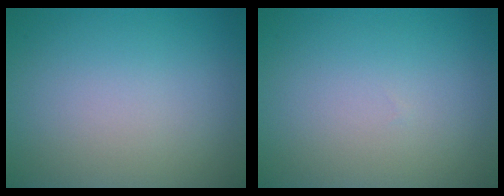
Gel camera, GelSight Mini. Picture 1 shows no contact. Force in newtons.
{"total": 0.0}